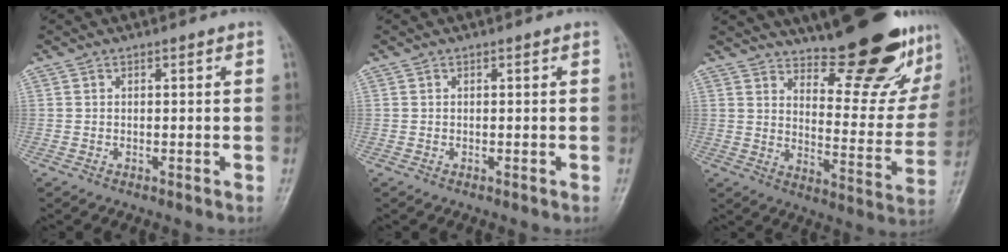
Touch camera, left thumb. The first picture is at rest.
{"total": 0.0}
{"total": 24.3, "force": [18.2, 7.2, 14.5], "torque": [-0.167, -0.118, 0.244]}